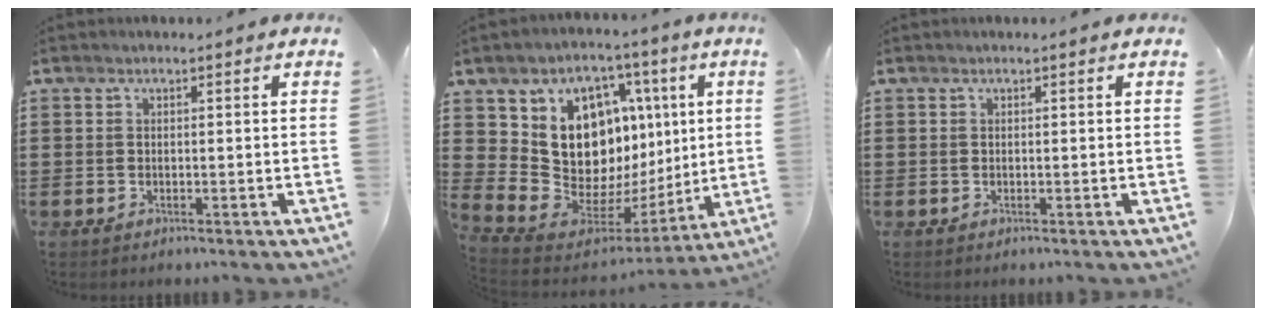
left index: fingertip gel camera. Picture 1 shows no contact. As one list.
[{"total": 12.6, "force": [2.7, 10.7, 6.1], "torque": [-0.152, -0.038, 0.061]}, {"total": 0.0}]